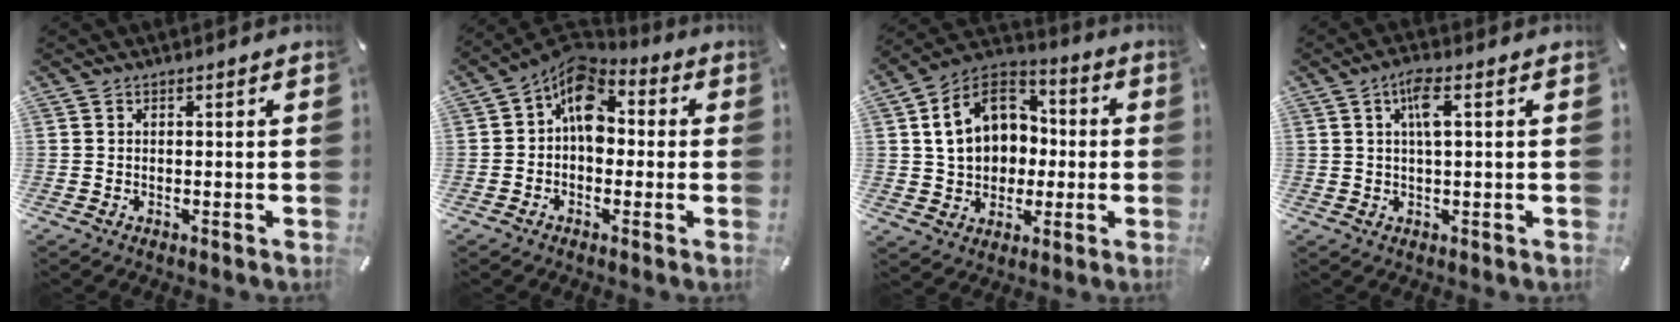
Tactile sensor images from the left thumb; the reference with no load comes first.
{"total": 10.2, "force": [1.4, 7.3, 7.1], "torque": [-0.119, -0.004, 0.024]}
{"total": 15.0, "force": [1.4, 12.7, 7.8], "torque": [-0.158, 0.006, 0.028]}
{"total": 5.4, "force": [1.6, 1.4, 4.9], "torque": [-0.093, 0.003, 0.023]}